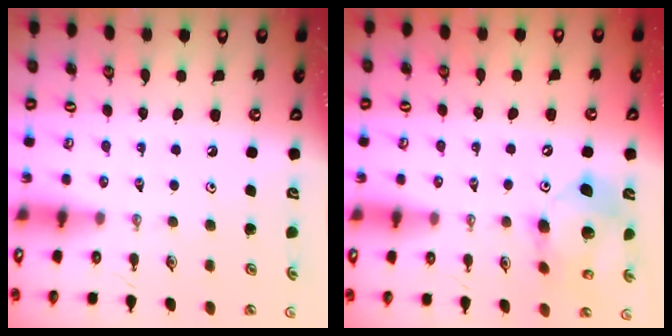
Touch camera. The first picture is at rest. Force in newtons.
{"total": 12.7, "press": 12.3, "slide": 3.0}